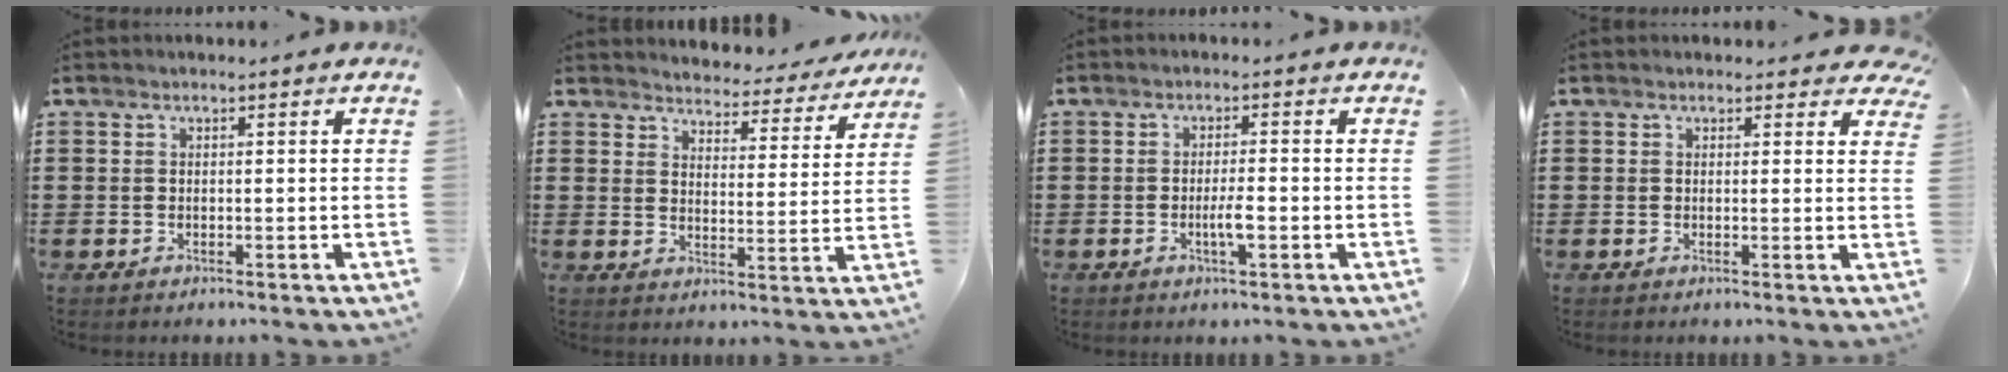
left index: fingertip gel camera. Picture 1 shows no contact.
{"total": 3.9, "force": [3.9, 0.2, 0.1], "torque": [-0.016, -0.033, 0.063]}
{"total": 3.2, "force": [-0.8, 0.6, 3.0], "torque": [-0.052, 0.001, -0.013]}
{"total": 1.8, "force": [1.4, 0.9, 0.6], "torque": [-0.008, 0.002, 0.024]}